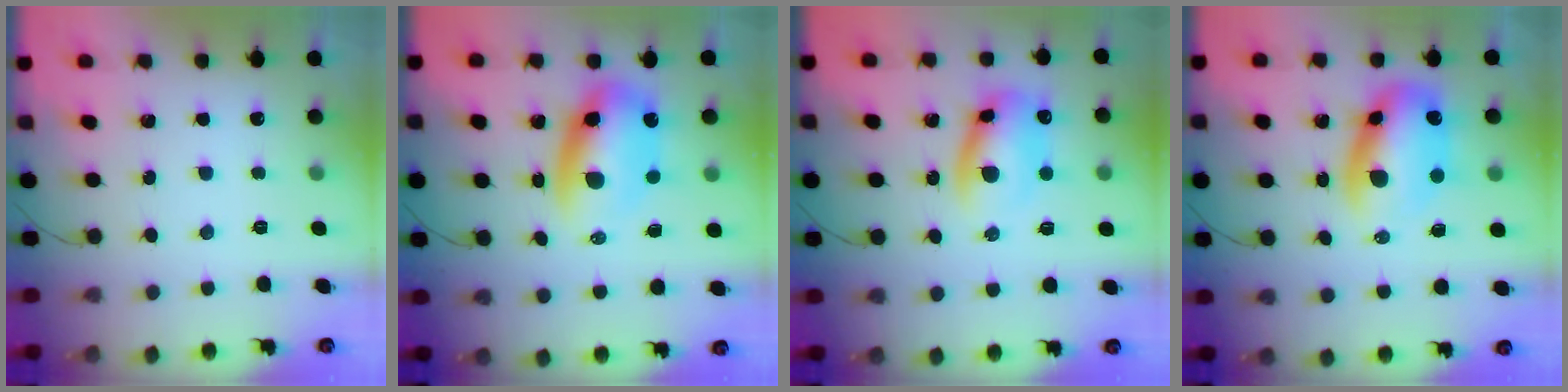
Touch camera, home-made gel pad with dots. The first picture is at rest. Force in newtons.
{"total": 10.9, "press": 10.5, "slide": 2.9}
{"total": 10.4, "press": 10.3, "slide": 1.6}
{"total": 11.8, "press": 11.3, "slide": 3.2}